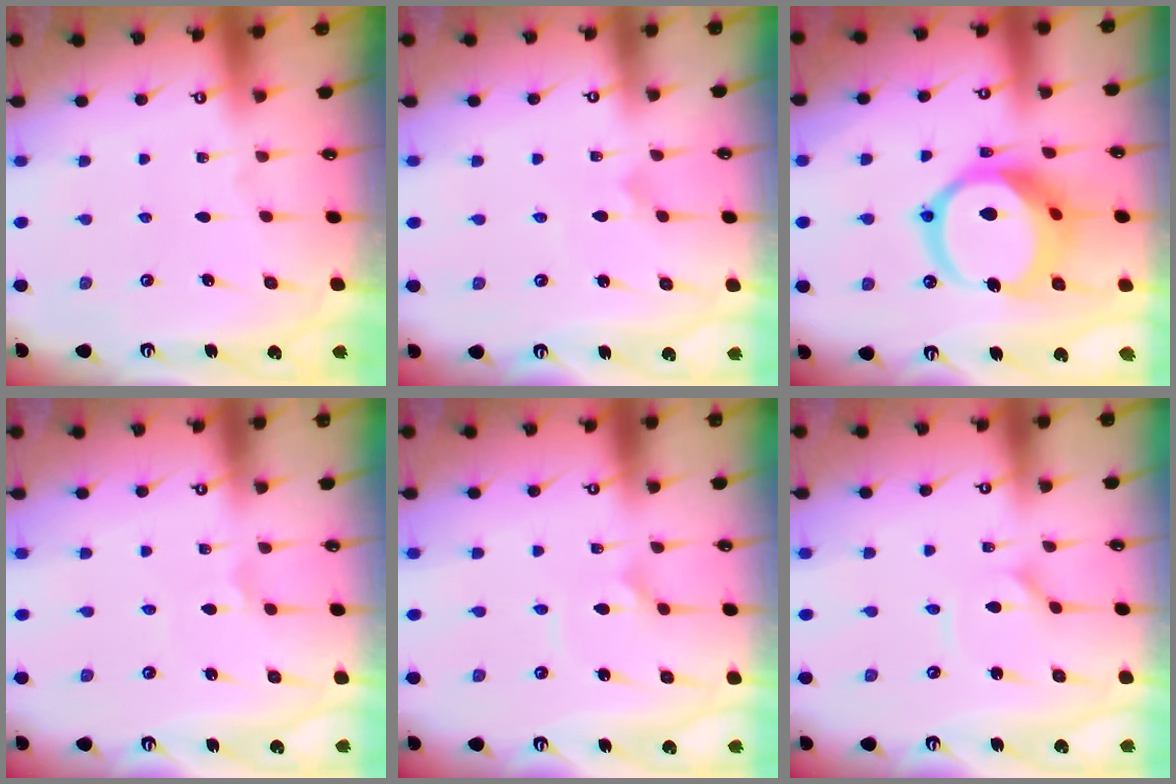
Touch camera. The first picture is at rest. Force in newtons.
{"total": 1.9, "press": 1.9, "slide": 0.1}
{"total": 17.2, "press": 17.1, "slide": 2.0}
{"total": 0.7, "press": 0.5, "slide": 0.4}
{"total": 2.4, "press": 2.4, "slide": 0.1}
{"total": 1.1, "press": 1.1, "slide": 0.2}